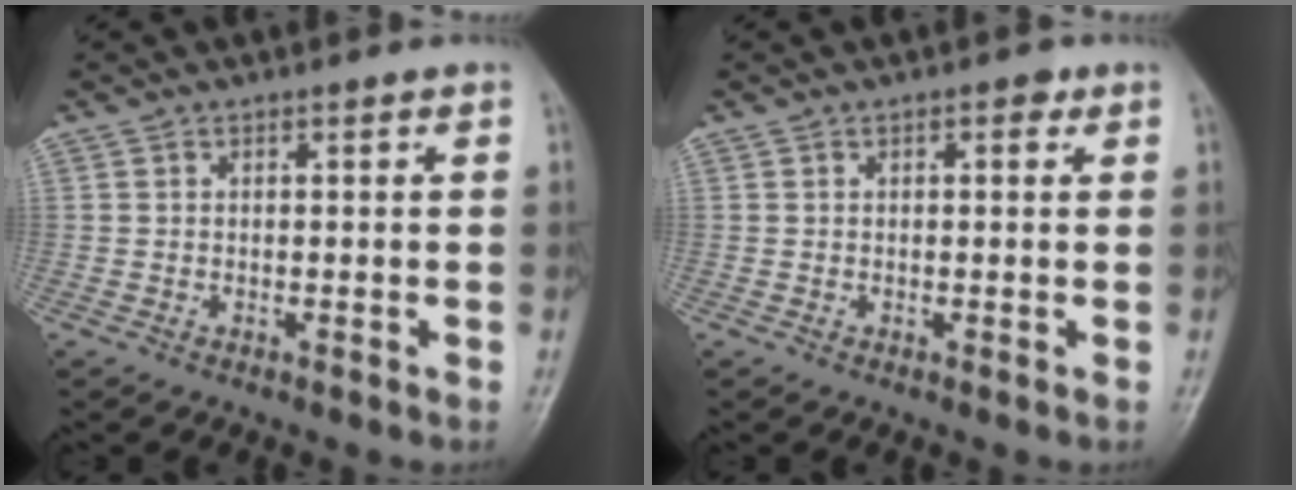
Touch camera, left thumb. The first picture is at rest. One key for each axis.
{"total": 1.7, "fx": 0.8, "fy": 0.9, "fz": 1.2, "tx": -0.009, "ty": 0.002, "tz": 0.007}